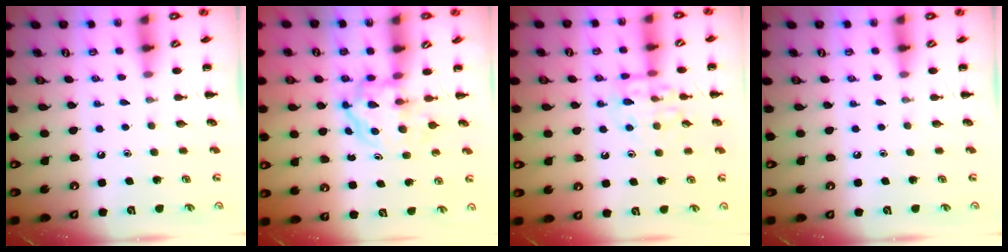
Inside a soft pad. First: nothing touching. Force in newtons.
{"total": 3.9, "press": 3.9, "slide": 0.5}
{"total": 11.6, "press": 11.5, "slide": 1.0}
{"total": 0.0}